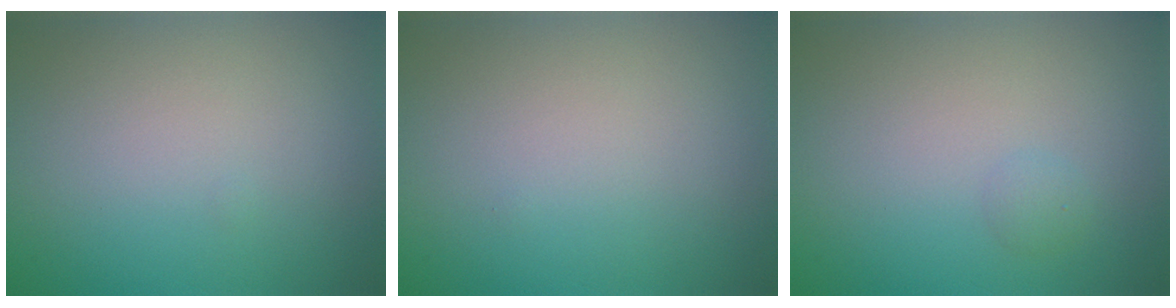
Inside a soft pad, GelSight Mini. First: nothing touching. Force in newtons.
{"total": 0.0}
{"total": 0.8, "press": 0.8, "slide": 0.0}